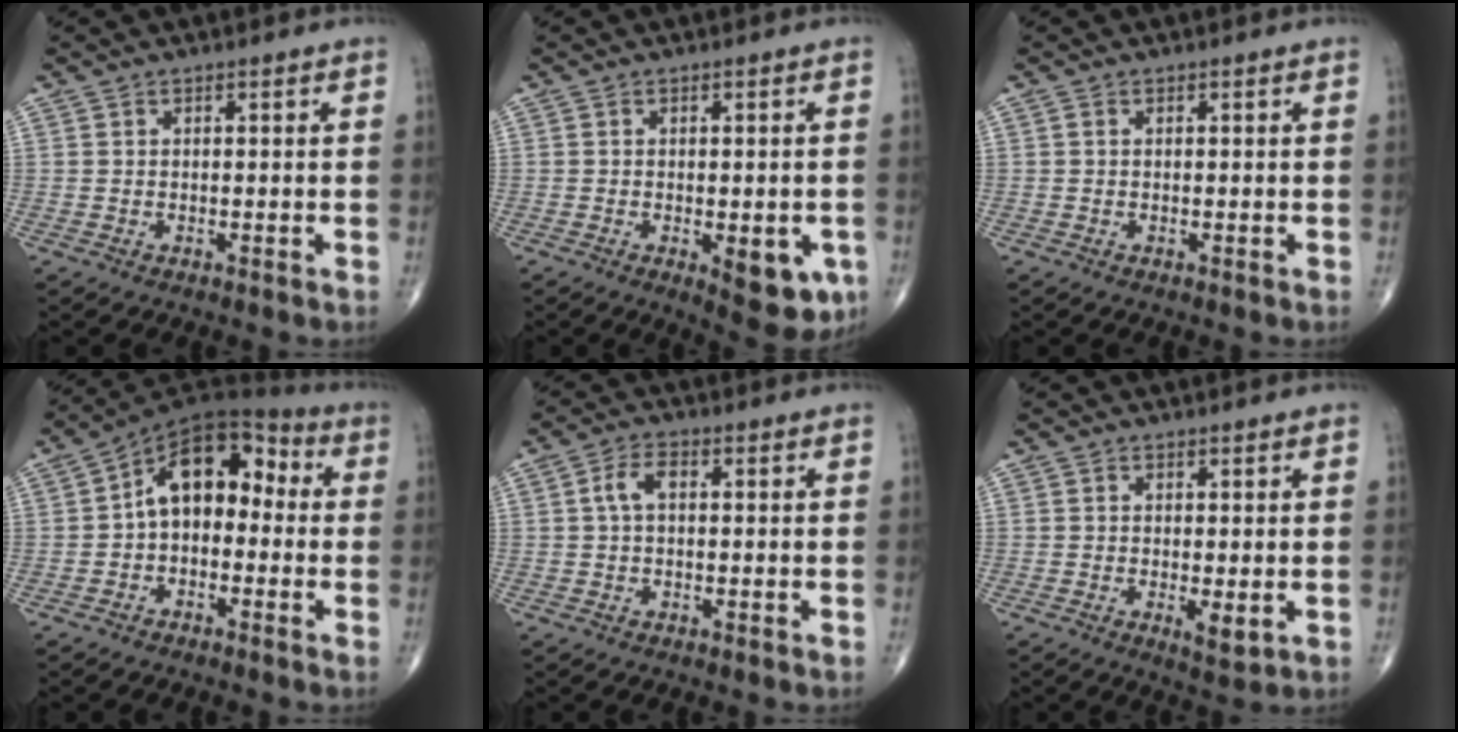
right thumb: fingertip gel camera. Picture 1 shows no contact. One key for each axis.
{"total": 8.9, "fx": -2.8, "fy": 3.7, "fz": 7.6, "tx": -0.072, "ty": -0.011, "tz": -0.026}
{"total": 0.0}
{"total": 12.9, "fx": 0.1, "fy": 8.3, "fz": 9.8, "tx": -0.116, "ty": 0.049, "tz": -0.018}
{"total": 3.8, "fx": 0.5, "fy": 2.1, "fz": 3.2, "tx": -0.064, "ty": 0.012, "tz": 0.006}
{"total": 3.2, "fx": -0.5, "fy": 1.1, "fz": 3.0, "tx": -0.048, "ty": -0.012, "tz": -0.006}